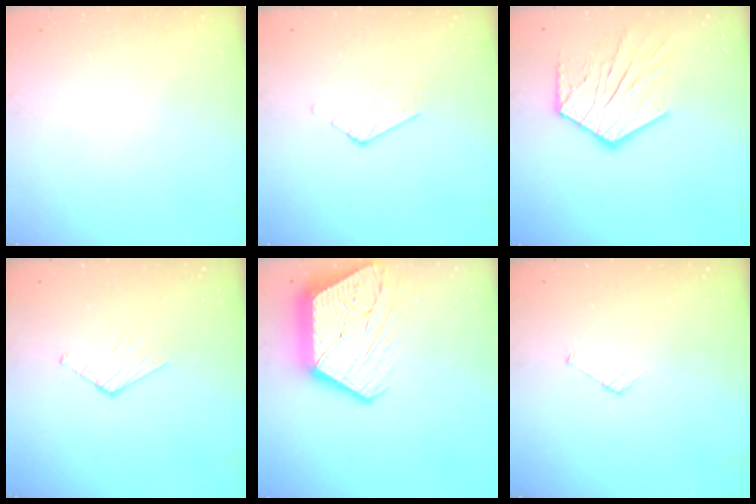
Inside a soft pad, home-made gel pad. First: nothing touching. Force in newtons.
{"total": 2.4, "press": 2.4, "slide": 0.2}
{"total": 13.6, "press": 13.6, "slide": 1.0}
{"total": 3.9, "press": 3.9, "slide": 0.3}
{"total": 20.5, "press": 20.5, "slide": 1.6}
{"total": 3.5, "press": 3.5, "slide": 0.2}